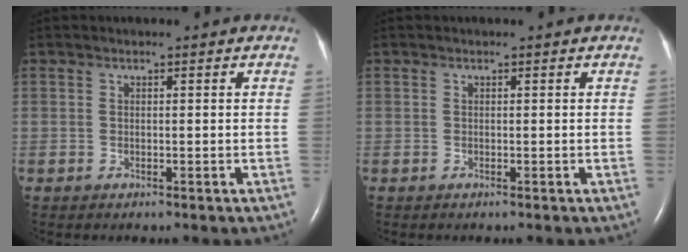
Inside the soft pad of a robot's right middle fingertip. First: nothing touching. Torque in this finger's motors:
{"motor_torque": [0.00, -0.01, 0.04, -0.01]}